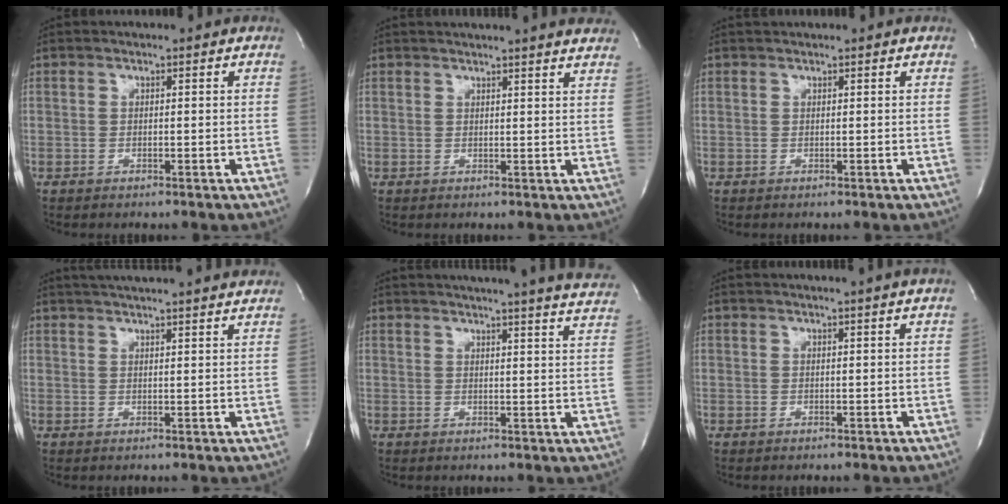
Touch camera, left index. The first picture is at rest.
{"total": 13.2, "force": [12.3, 0.2, 4.7], "torque": [-0.071, -0.003, 0.139]}
{"total": 1.7, "force": [1.6, 0.0, 0.6], "torque": [-0.008, 0.023, 0.027]}
{"total": 15.7, "force": [14.3, 0.4, 6.4], "torque": [-0.108, 0.018, 0.187]}
{"total": 24.2, "force": [22.7, 0.2, 8.5], "torque": [-0.132, -0.064, 0.260]}
{"total": 3.2, "force": [2.7, -1.0, 1.2], "torque": [-0.019, -0.001, 0.030]}